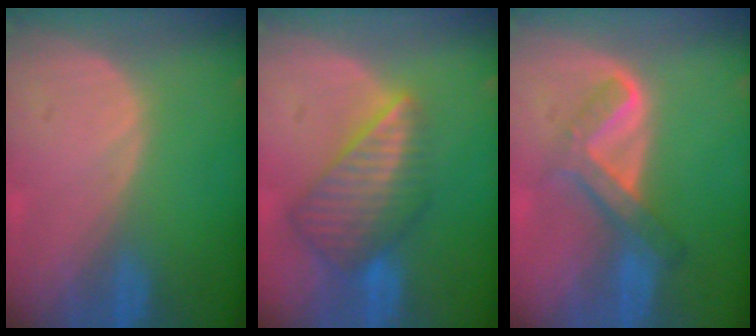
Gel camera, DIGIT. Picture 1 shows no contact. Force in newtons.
{"total": 8.8, "press": 7.6, "slide": 4.4}
{"total": 6.2, "press": 5.4, "slide": 3.1}